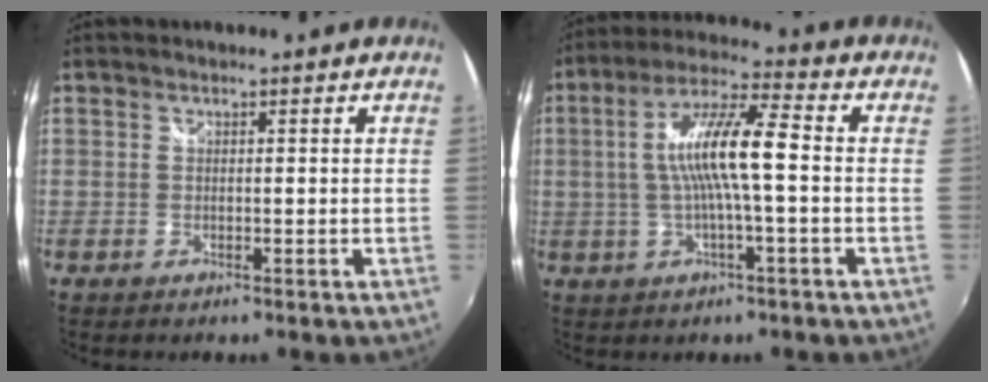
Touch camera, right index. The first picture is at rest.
{"total": 11.2, "force": [-0.4, 1.3, 11.1], "torque": [-0.210, 0.014, -0.008]}